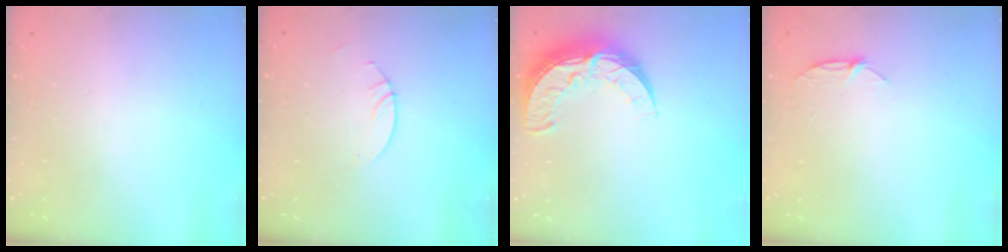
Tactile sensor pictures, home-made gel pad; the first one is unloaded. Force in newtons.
{"total": 2.4, "press": 2.4, "slide": 0.2}
{"total": 11.4, "press": 11.3, "slide": 0.8}
{"total": 4.9, "press": 4.8, "slide": 0.6}